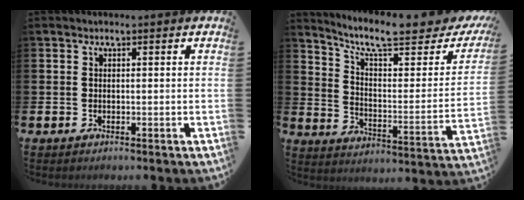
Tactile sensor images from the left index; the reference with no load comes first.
{"total": 9.2, "force": [7.7, 1.9, 4.8], "torque": [-0.104, -0.062, 0.124]}